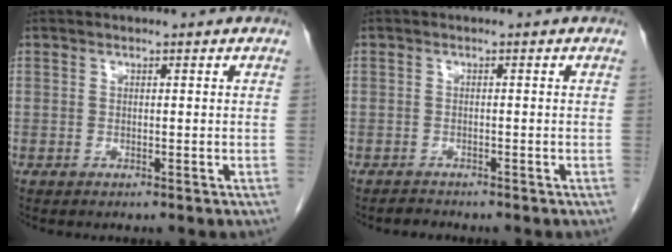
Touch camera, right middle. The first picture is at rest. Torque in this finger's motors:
{"motor_torque": [0.16, -0.11, -0.10, -0.07]}